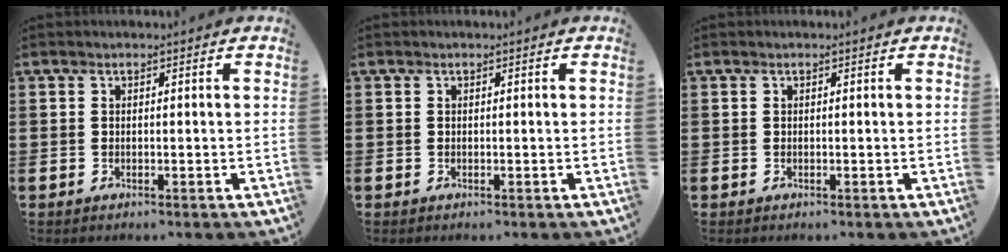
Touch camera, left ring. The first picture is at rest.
{"total": 0.0}
{"total": 0.0}